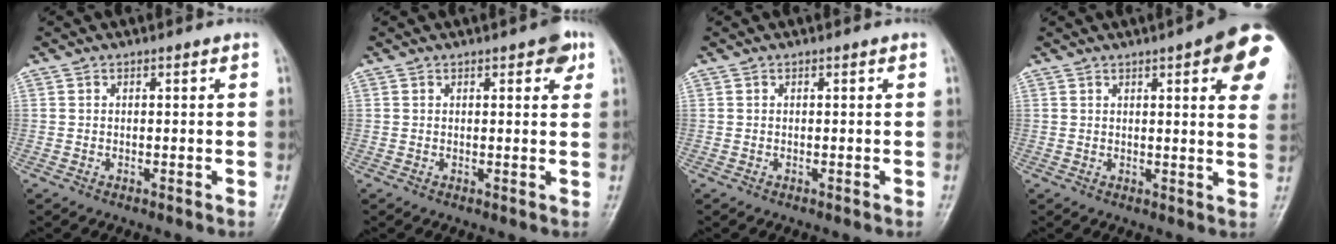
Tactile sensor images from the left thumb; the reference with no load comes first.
{"total": 3.8, "force": [2.0, 1.4, 2.9], "torque": [-0.022, -0.005, 0.022]}
{"total": 0.0}
{"total": 14.2, "force": [5.9, 3.4, 12.5], "torque": [-0.130, -0.015, 0.062]}